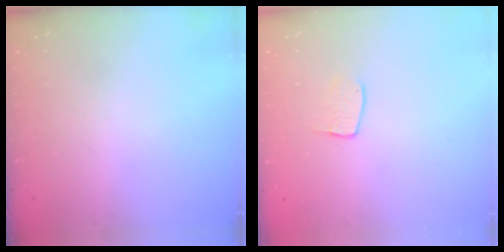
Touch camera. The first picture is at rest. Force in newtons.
{"total": 5.9, "press": 5.9, "slide": 0.3}